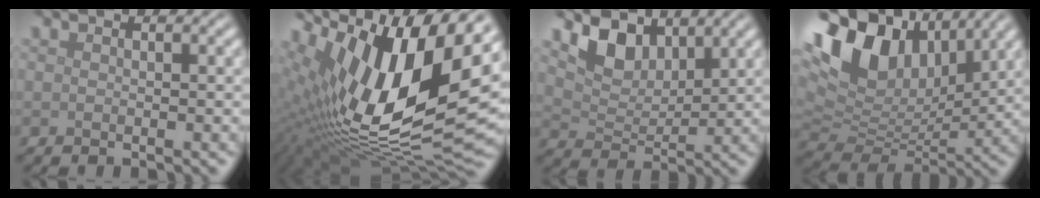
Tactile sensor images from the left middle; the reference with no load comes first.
{"total": 17.5, "force": [5.2, 7.8, 14.8], "torque": [-0.285, 0.001, 0.083]}
{"total": 4.4, "force": [3.2, 2.4, 2.0], "torque": [-0.046, -0.007, 0.052]}
{"total": 12.1, "force": [5.7, 7.3, 7.8], "torque": [-0.157, 0.020, 0.100]}